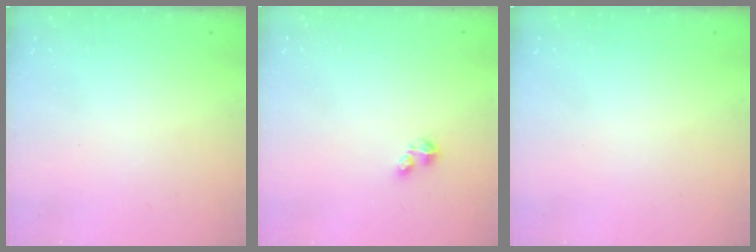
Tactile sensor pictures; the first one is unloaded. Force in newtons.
{"total": 1.6, "press": 1.6, "slide": 0.3}
{"total": 0.0}